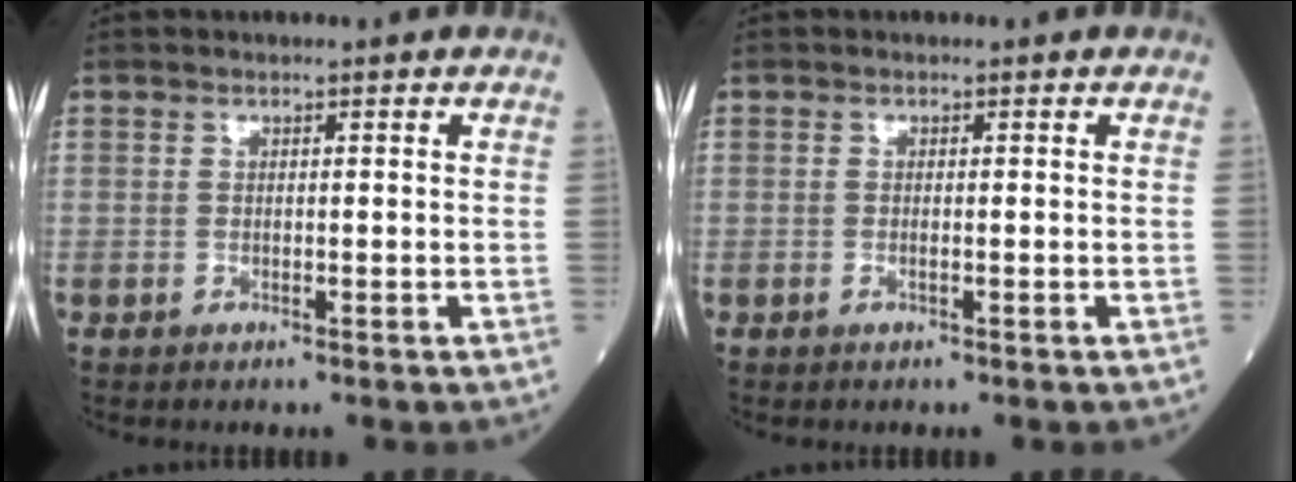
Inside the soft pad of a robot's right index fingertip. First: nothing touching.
{"total": 0.5, "force": [-0.2, 0.0, 0.4], "torque": [-0.012, -0.001, -0.005]}